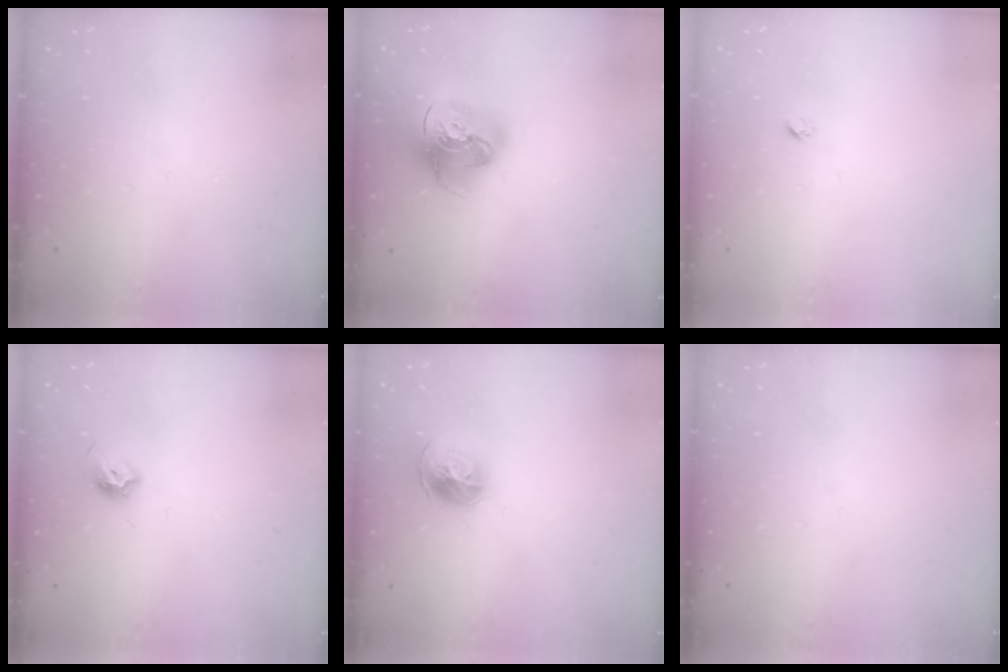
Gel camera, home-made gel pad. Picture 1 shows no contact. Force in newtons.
{"total": 17.6, "press": 17.5, "slide": 1.7}
{"total": 1.9, "press": 1.9, "slide": 0.1}
{"total": 6.8, "press": 6.7, "slide": 0.8}
{"total": 10.6, "press": 10.5, "slide": 1.2}
{"total": 0.0}